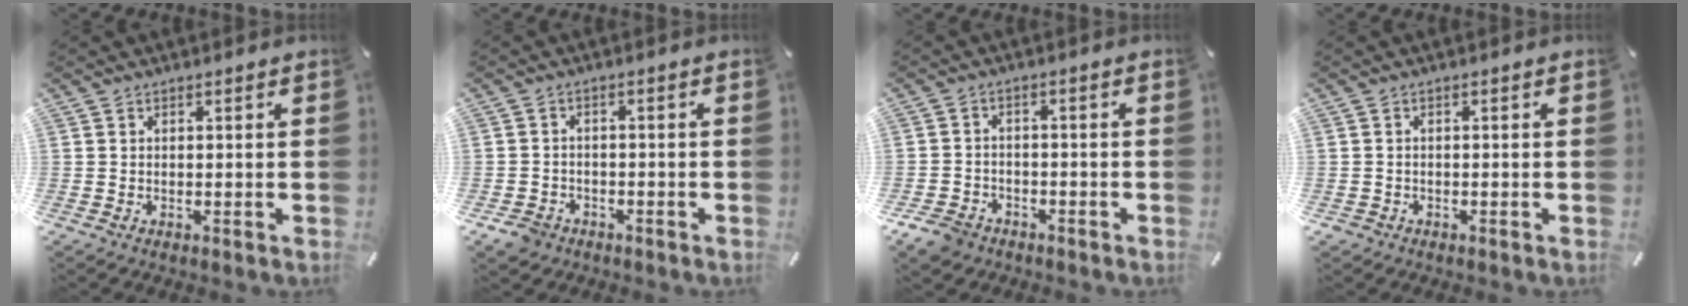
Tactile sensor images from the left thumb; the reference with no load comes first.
{"total": 4.1, "force": [-2.7, 2.9, 1.1], "torque": [-0.029, 0.012, -0.055]}
{"total": 5.3, "force": [-3.8, 3.5, 1.5], "torque": [-0.038, 0.019, -0.075]}
{"total": 1.4, "force": [-0.7, 1.2, 0.4], "torque": [-0.007, 0.005, -0.018]}